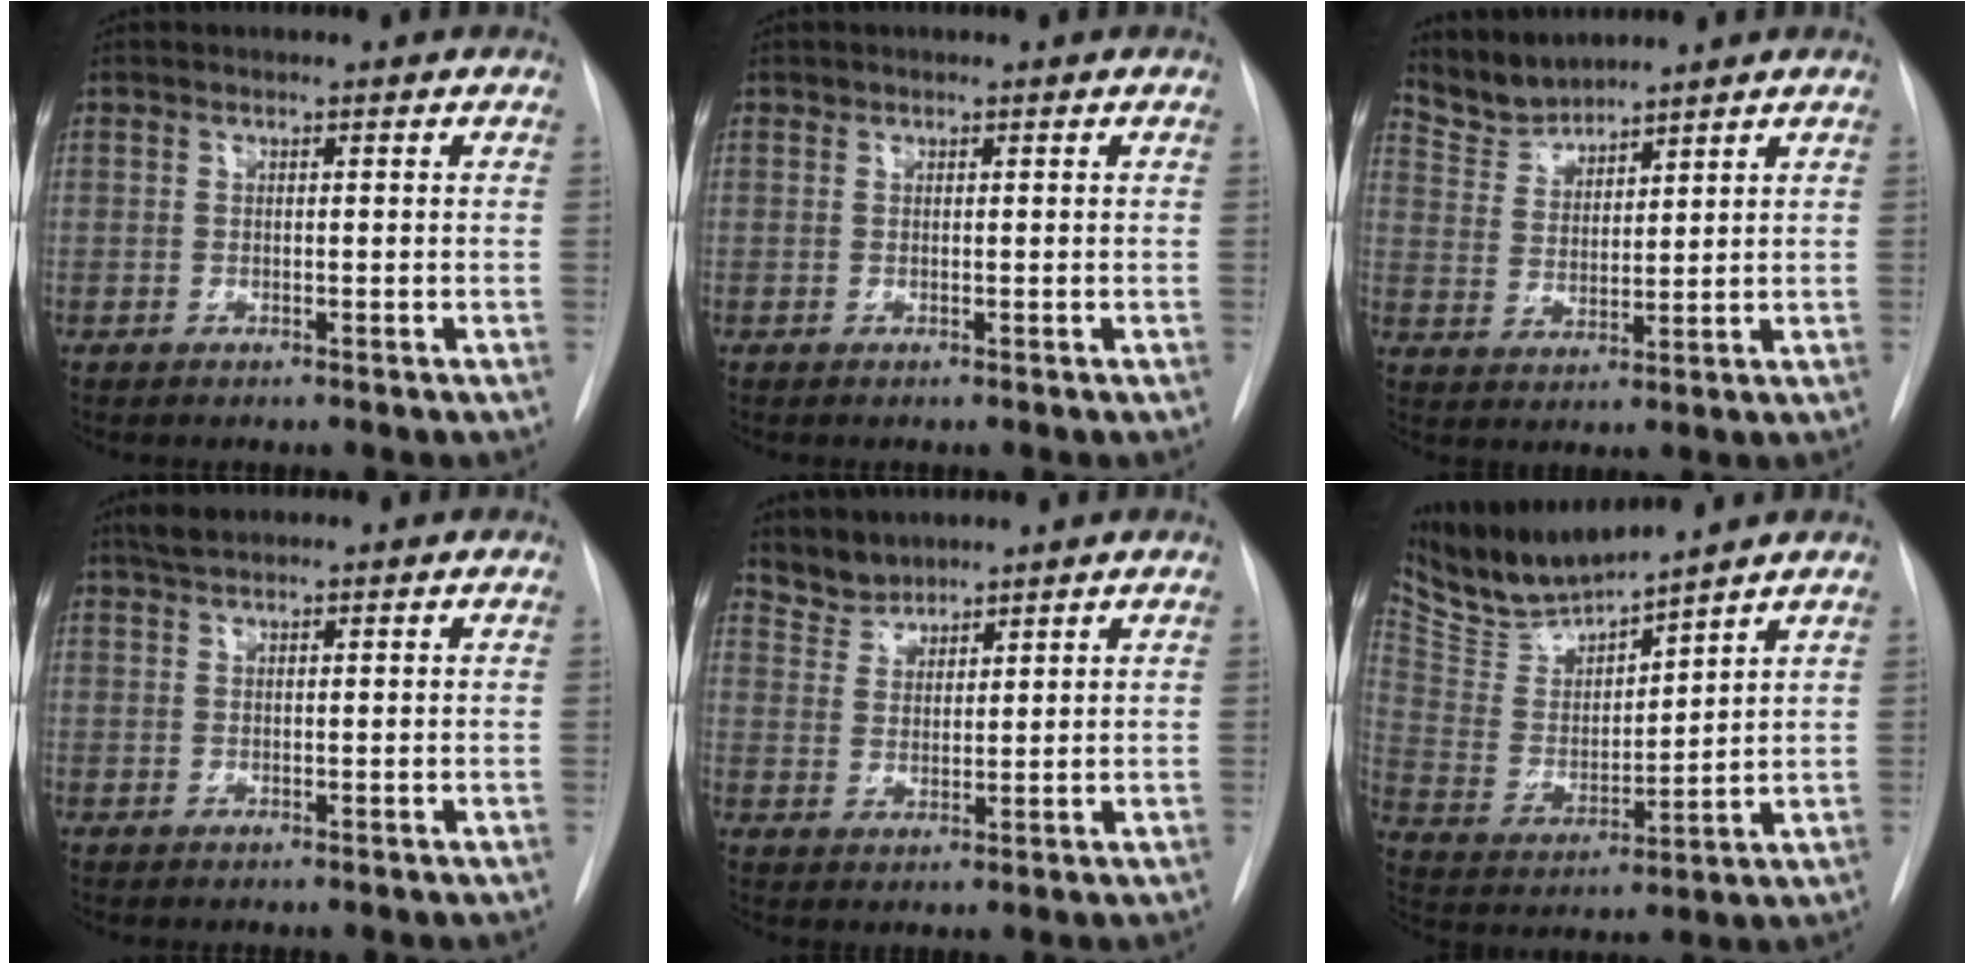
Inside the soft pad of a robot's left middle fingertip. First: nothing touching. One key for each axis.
{"total": 0.0}
{"total": 5.7, "fx": 5.6, "fy": 0.8, "fz": 0.0, "tx": -0.006, "ty": 0.004, "tz": 0.124}
{"total": 1.9, "fx": 1.6, "fy": 0.4, "fz": 0.9, "tx": -0.020, "ty": 0.011, "tz": 0.032}
{"total": 3.7, "fx": 3.5, "fy": 1.2, "fz": -0.5, "tx": 0.014, "ty": 0.006, "tz": 0.070}
{"total": 10.6, "fx": 10.1, "fy": 0.4, "fz": 3.0, "tx": -0.074, "ty": -0.004, "tz": 0.213}